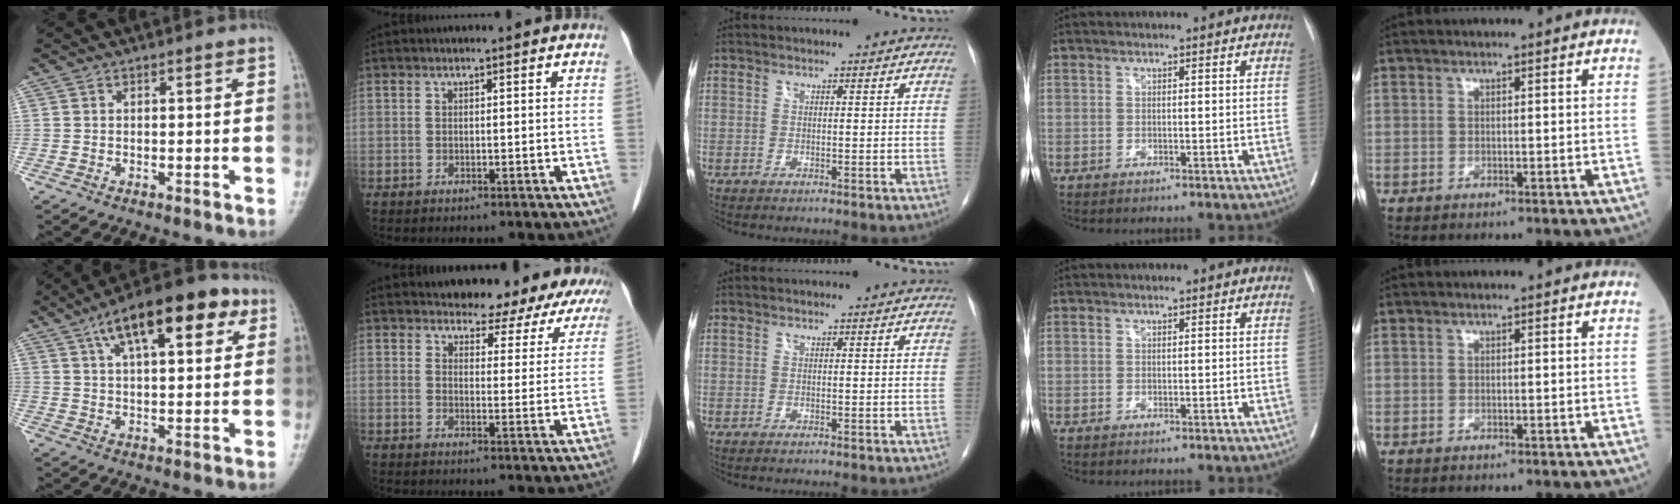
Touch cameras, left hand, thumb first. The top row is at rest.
{"thumb": {"total": 16.7, "force": [7.7, 6.9, 13.1], "torque": [-0.174, 0.003, 0.116]}, "index": {"total": 15.1, "force": [14.4, 3.6, 2.7], "torque": [0.000, -0.033, 0.144]}}